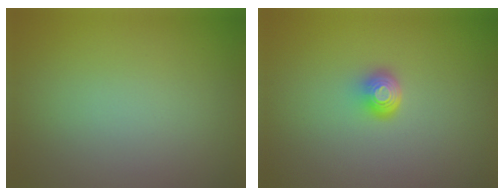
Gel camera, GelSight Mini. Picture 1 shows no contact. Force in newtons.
{"total": 2.1, "press": 1.4, "slide": 1.6}